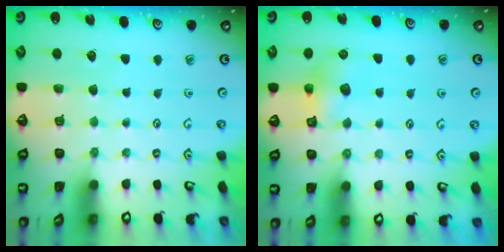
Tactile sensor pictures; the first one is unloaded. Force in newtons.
{"total": 6.6, "press": 6.5, "slide": 0.8}